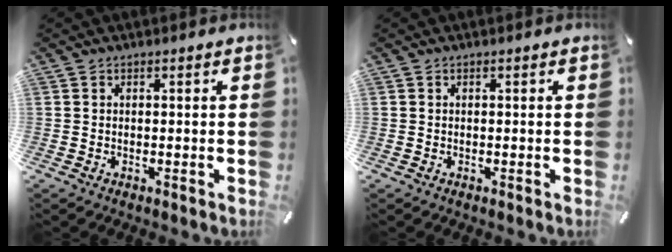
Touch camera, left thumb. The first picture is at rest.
{"total": 0.0}